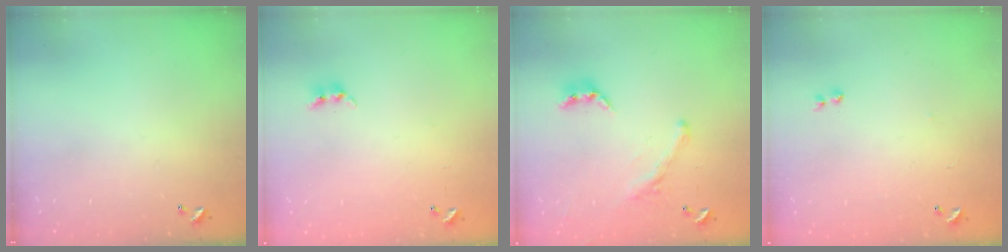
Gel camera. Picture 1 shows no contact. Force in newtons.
{"total": 7.6, "press": 7.6, "slide": 0.5}
{"total": 2.0, "press": 1.5, "slide": 1.2}
{"total": 7.2, "press": 7.2, "slide": 0.5}